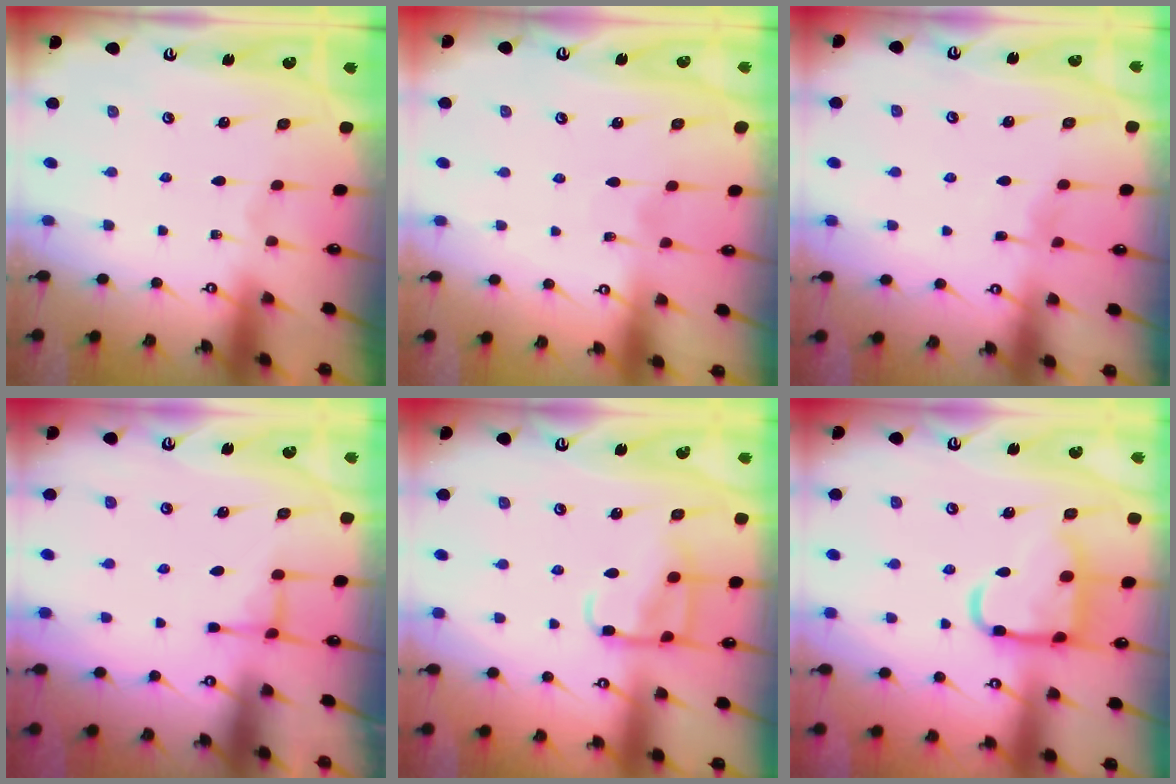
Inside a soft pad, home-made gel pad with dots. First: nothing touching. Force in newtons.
{"total": 5.5, "press": 5.4, "slide": 0.6}
{"total": 3.6, "press": 3.6, "slide": 0.3}
{"total": 4.0, "press": 3.9, "slide": 0.7}
{"total": 11.2, "press": 11.1, "slide": 1.0}
{"total": 14.3, "press": 14.2, "slide": 1.4}